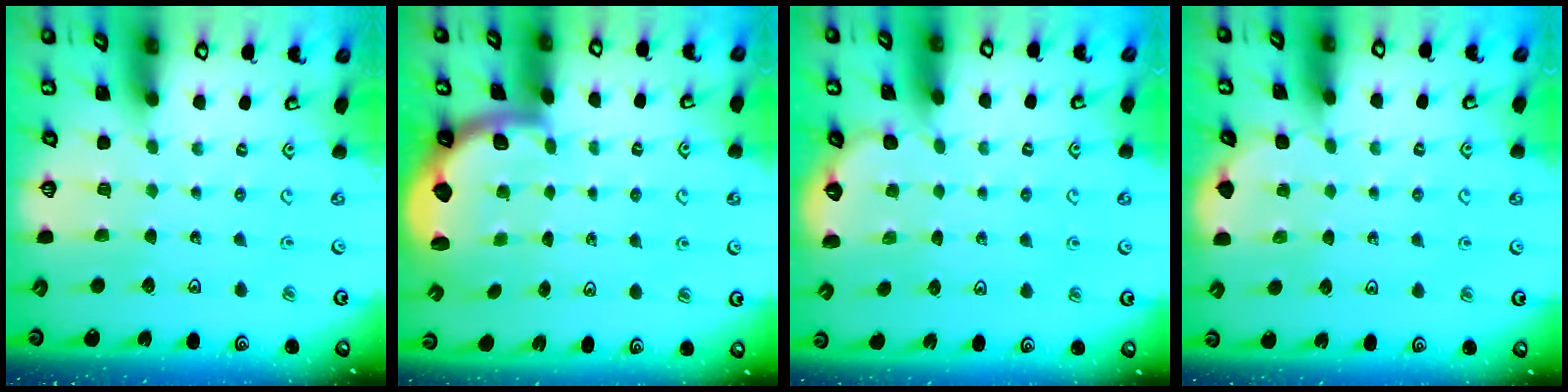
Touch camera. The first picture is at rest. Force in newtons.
{"total": 2.0, "press": 2.0, "slide": 0.5}
{"total": 1.9, "press": 0.5, "slide": 1.9}
{"total": 2.1, "press": 2.1, "slide": 0.2}